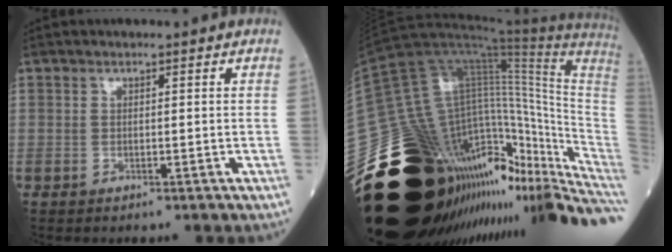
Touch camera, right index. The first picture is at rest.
{"total": 45.5, "force": [-24.0, 13.9, 36.1], "torque": [-0.518, 0.014, -0.361]}